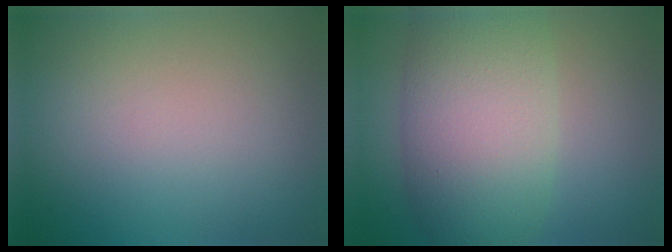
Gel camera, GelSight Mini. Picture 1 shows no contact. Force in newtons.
{"total": 9.9, "press": 9.9, "slide": 0.4}